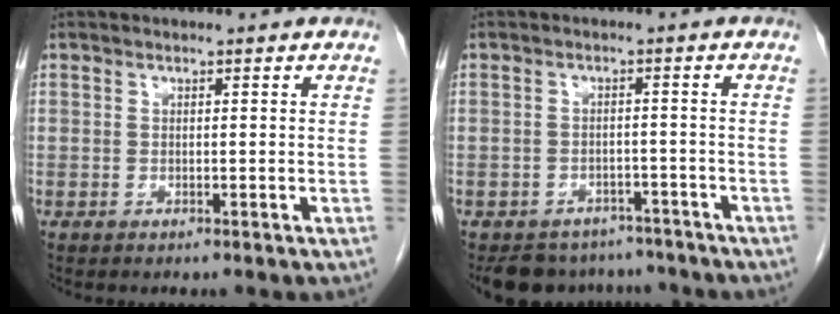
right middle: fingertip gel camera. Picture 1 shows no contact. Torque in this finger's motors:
{"motor_torque": [-0.24, -0.39, -0.06, 0.00]}